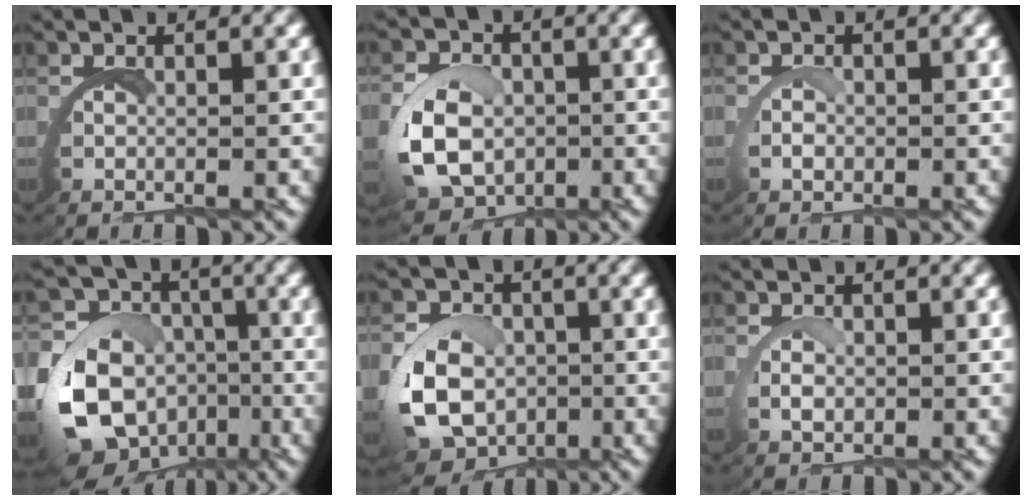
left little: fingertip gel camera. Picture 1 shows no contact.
{"total": 7.2, "force": [-1.5, 5.9, 3.7], "torque": [-0.101, -0.036, -0.014]}
{"total": 0.6, "force": [0.4, 0.2, 0.4], "torque": [-0.022, -0.006, 0.006]}
{"total": 12.0, "force": [-3.3, 10.3, 5.2], "torque": [-0.126, -0.059, -0.050]}
{"total": 7.7, "force": [-2.0, 6.5, 3.5], "torque": [-0.096, -0.039, -0.027]}
{"total": 1.1, "force": [0.6, 0.6, 0.8], "torque": [-0.028, -0.006, 0.012]}